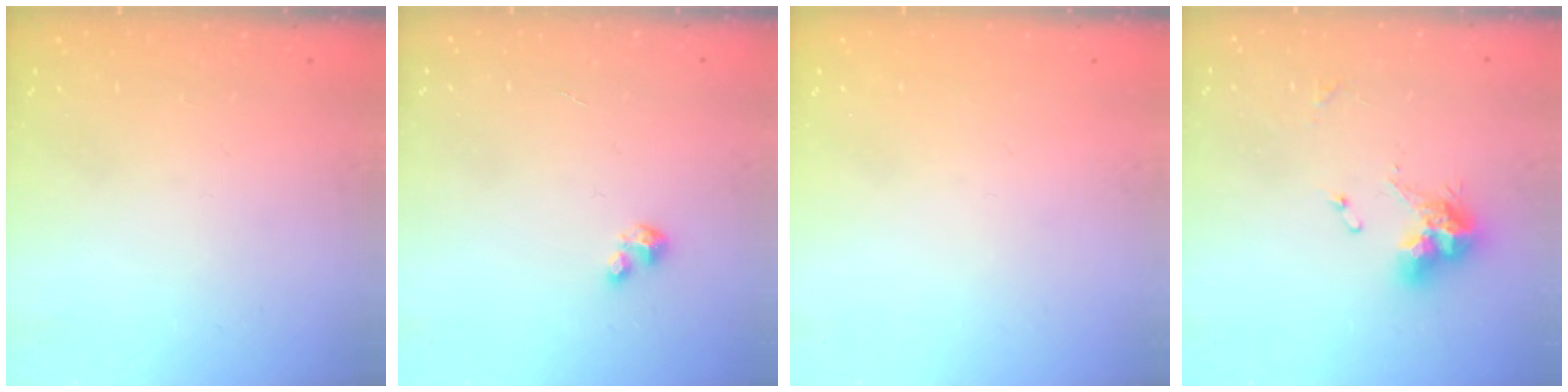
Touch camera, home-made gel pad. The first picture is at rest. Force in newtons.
{"total": 2.0, "press": 2.0, "slide": 0.2}
{"total": 0.0}
{"total": 9.9, "press": 9.8, "slide": 1.1}